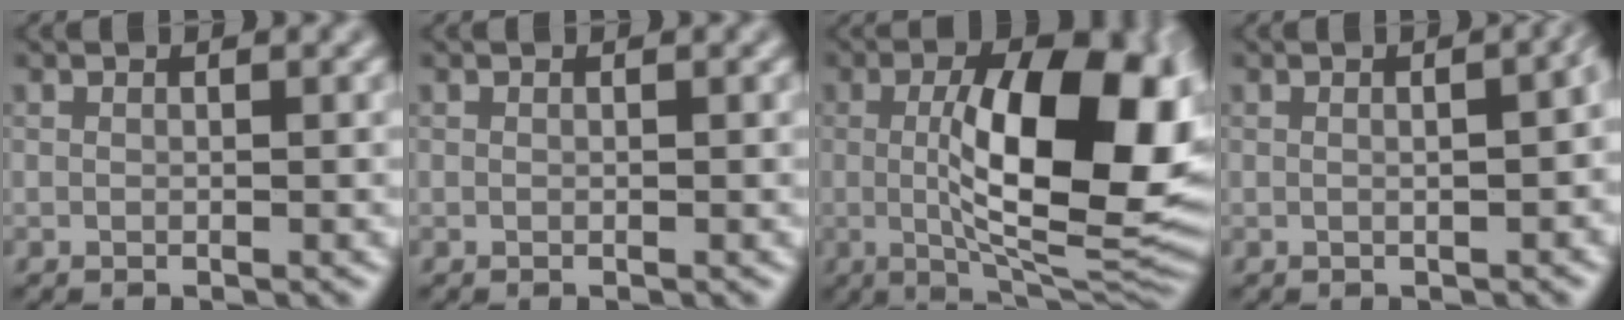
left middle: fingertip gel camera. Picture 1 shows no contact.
{"total": 0.0}
{"total": 13.9, "force": [0.5, 5.7, 12.7], "torque": [-0.181, -0.004, 0.011]}
{"total": 4.2, "force": [0.1, 1.6, 3.9], "torque": [-0.032, 0.008, 0.007]}